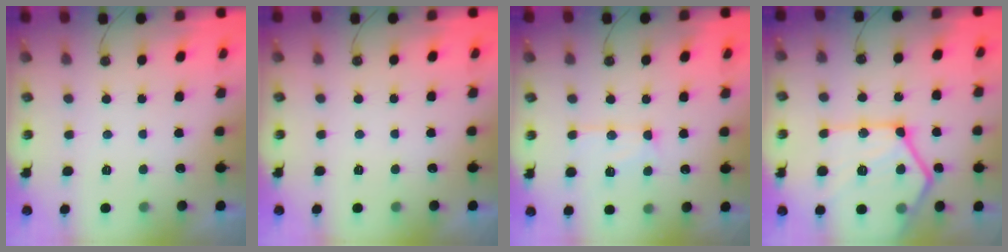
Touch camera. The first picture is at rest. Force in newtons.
{"total": 0.0}
{"total": 12.0, "press": 11.9, "slide": 1.1}
{"total": 27.0, "press": 26.8, "slide": 3.2}